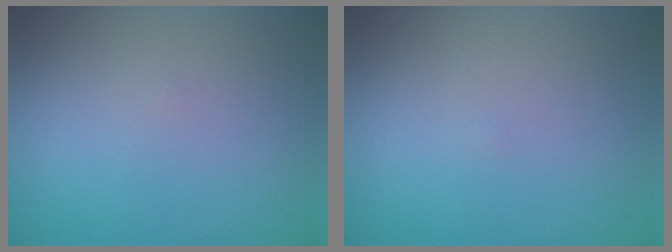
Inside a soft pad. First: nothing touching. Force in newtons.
{"total": 0.0}